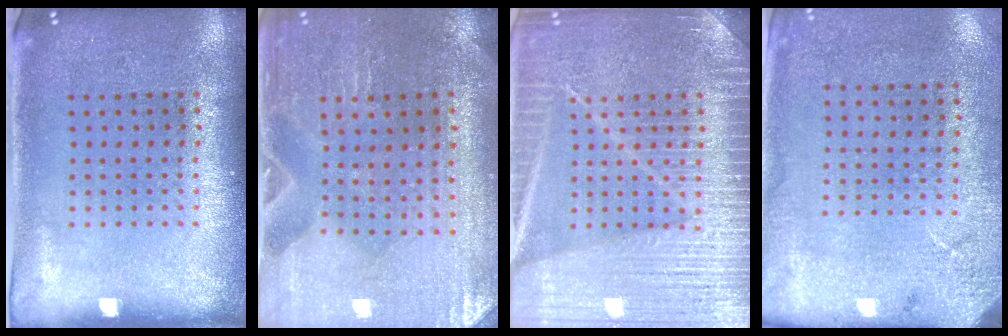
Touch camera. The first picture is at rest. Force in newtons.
{"total": 0.8, "press": 0.8, "slide": 0.2}
{"total": 6.8, "press": 6.7, "slide": 0.8}
{"total": 2.6, "press": 2.1, "slide": 1.5}